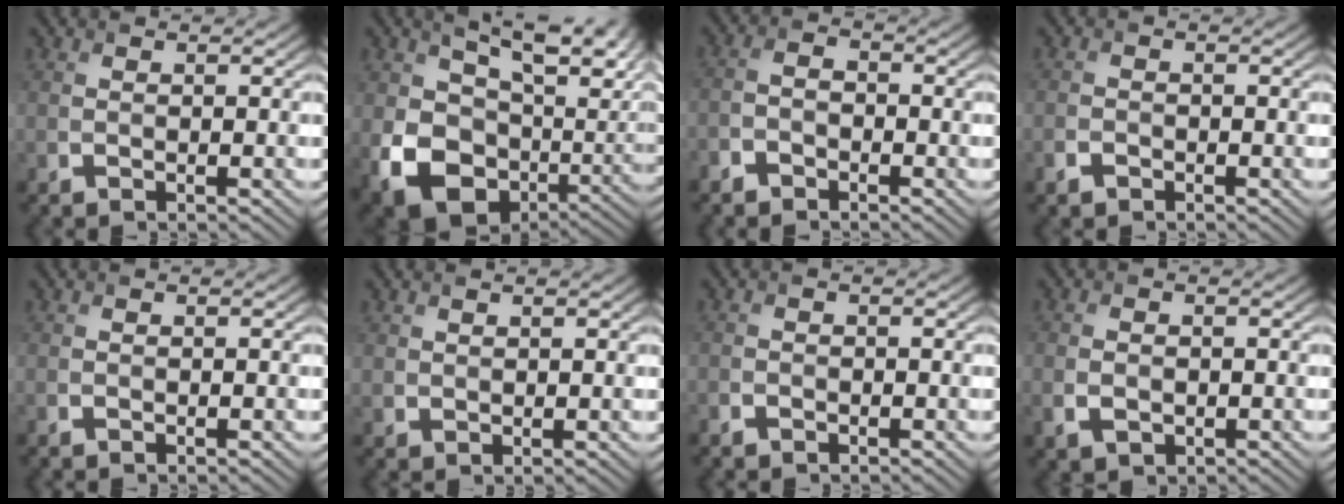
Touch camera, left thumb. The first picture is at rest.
{"total": 17.6, "force": [3.7, 10.7, 13.5], "torque": [-0.269, -0.025, 0.099]}
{"total": 2.6, "force": [-2.0, 1.3, 1.0], "torque": [-0.022, 0.001, -0.049]}
{"total": 1.5, "force": [-1.0, 1.0, 0.6], "torque": [-0.011, 0.000, -0.024]}
{"total": 0.0}
{"total": 1.2, "force": [1.0, 0.5, 0.4], "torque": [-0.014, -0.003, 0.025]}
{"total": 1.1, "force": [-0.7, 0.8, 0.3], "torque": [-0.008, -0.001, -0.016]}
{"total": 2.5, "force": [-0.5, 1.7, 1.7], "torque": [-0.037, -0.005, -0.006]}